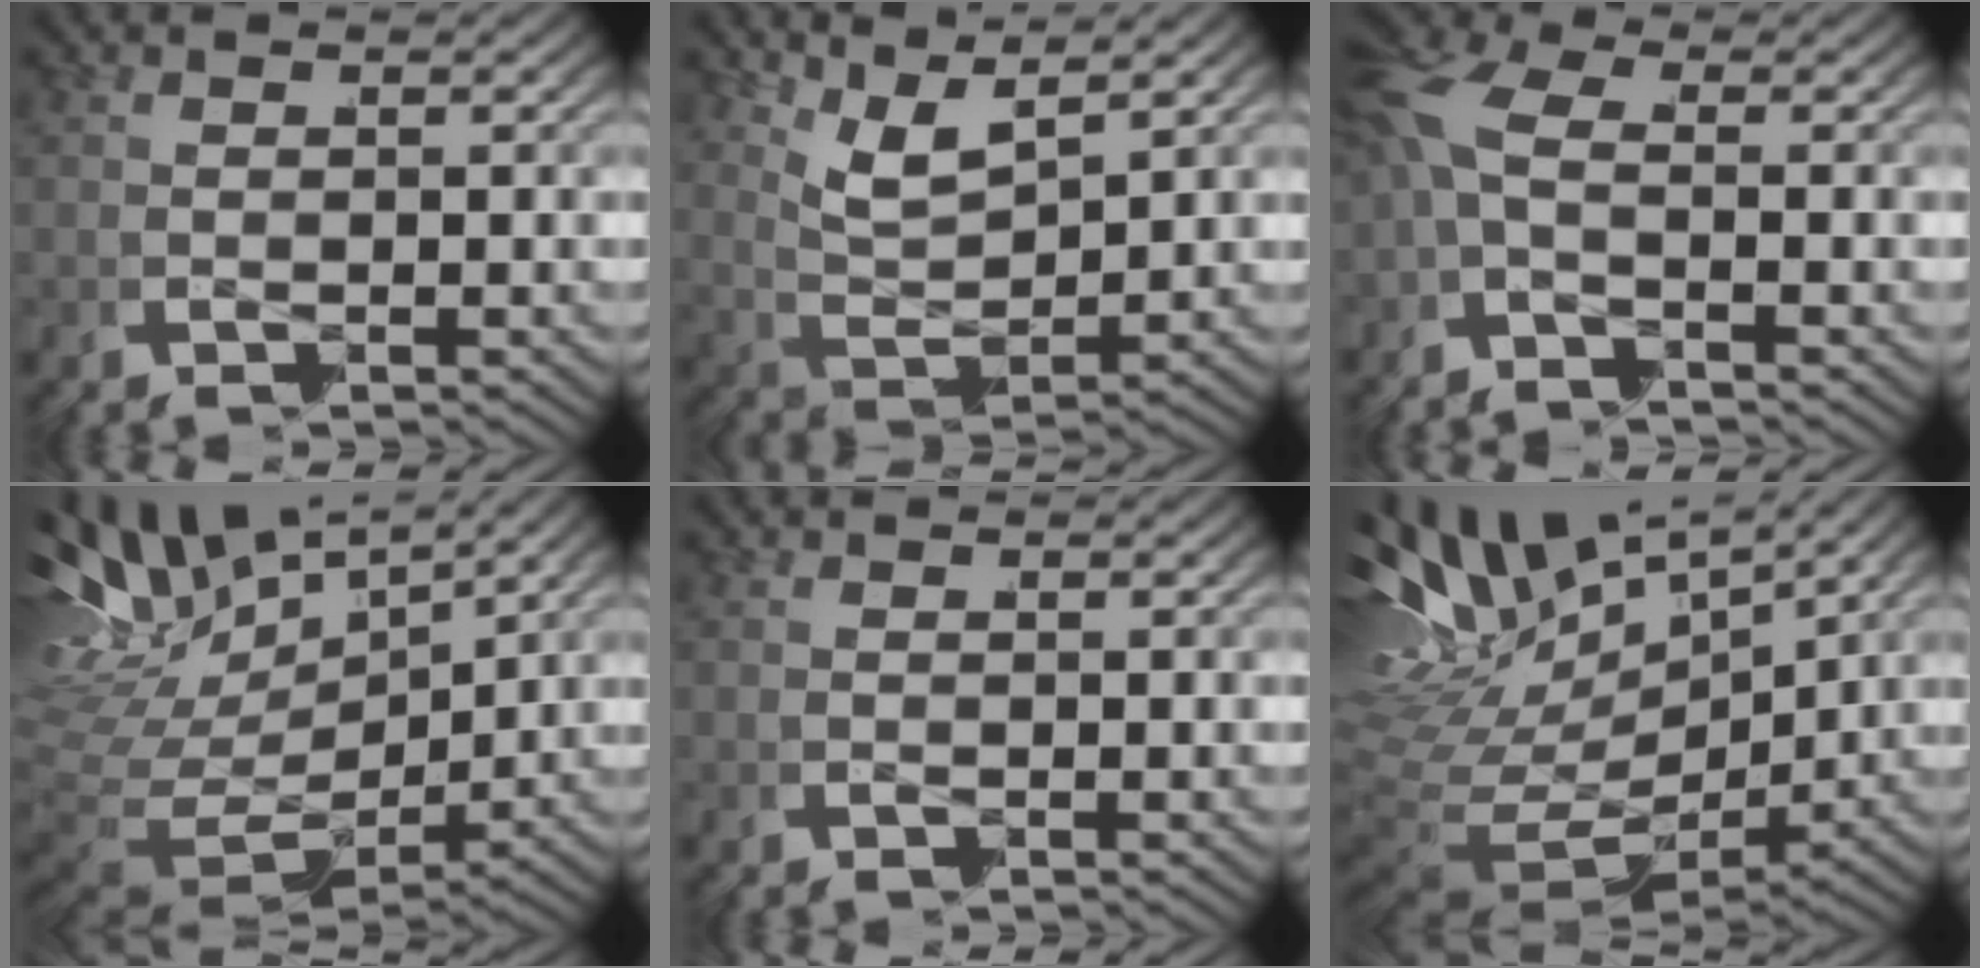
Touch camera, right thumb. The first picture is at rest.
{"total": 5.2, "force": [2.0, 3.1, 3.6], "torque": [-0.083, -0.017, 0.043]}
{"total": 3.7, "force": [-0.2, 2.4, 2.8], "torque": [-0.074, -0.003, -0.014]}
{"total": 10.0, "force": [1.3, 7.7, 6.2], "torque": [-0.162, -0.031, 0.032]}
{"total": 0.0}
{"total": 11.6, "force": [1.6, 8.8, 7.3], "torque": [-0.184, -0.033, 0.037]}